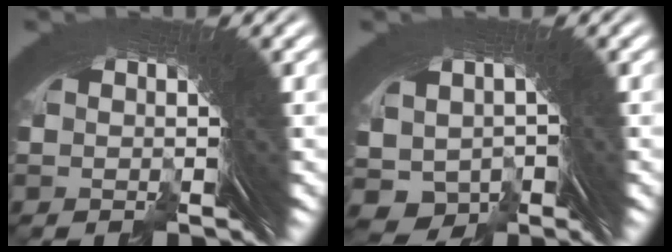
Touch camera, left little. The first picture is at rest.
{"total": 7.6, "force": [-1.1, 6.5, 3.8], "torque": [-0.083, -0.032, -0.006]}